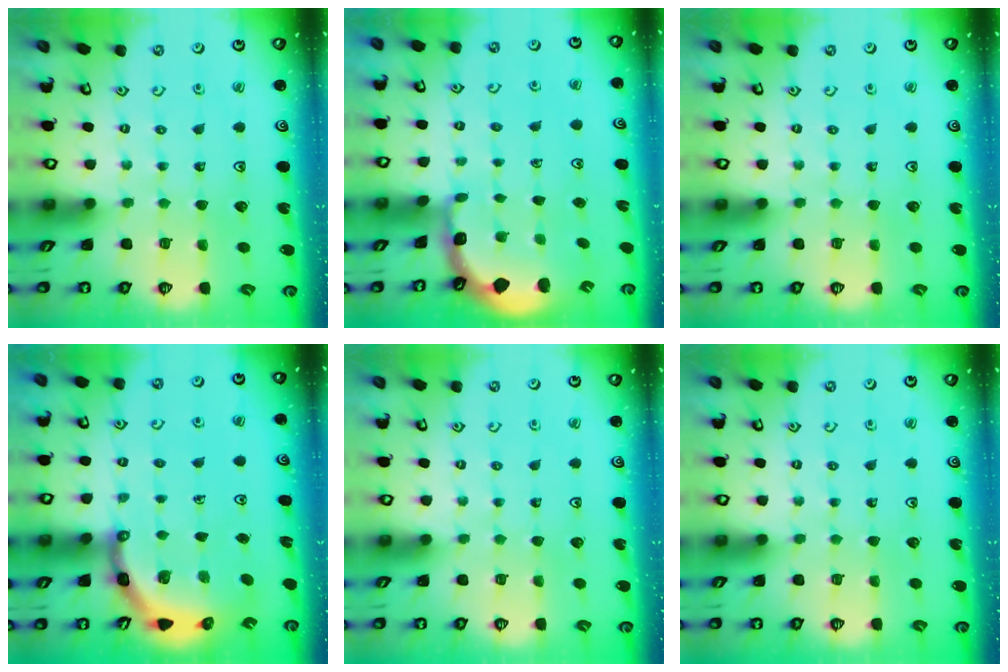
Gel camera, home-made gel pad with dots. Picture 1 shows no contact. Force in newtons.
{"total": 1.7, "press": 1.6, "slide": 0.5}
{"total": 0.0}
{"total": 5.6, "press": 5.4, "slide": 1.6}
{"total": 0.0}
{"total": 0.0}